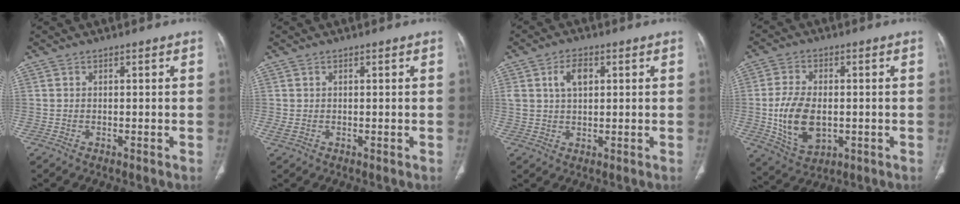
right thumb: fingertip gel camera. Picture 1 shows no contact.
{"total": 1.2, "force": [-0.1, 0.7, 0.9], "torque": [-0.028, 0.000, 0.002]}
{"total": 5.2, "force": [1.7, 3.1, 3.7], "torque": [-0.059, 0.002, 0.033]}
{"total": 11.8, "force": [-1.2, 7.2, 9.3], "torque": [-0.171, -0.005, -0.011]}